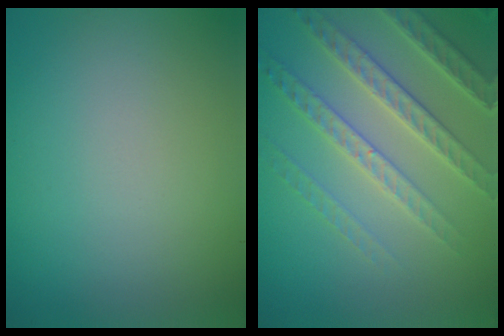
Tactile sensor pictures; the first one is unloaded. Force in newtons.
{"total": 5.1, "press": 4.4, "slide": 2.5}